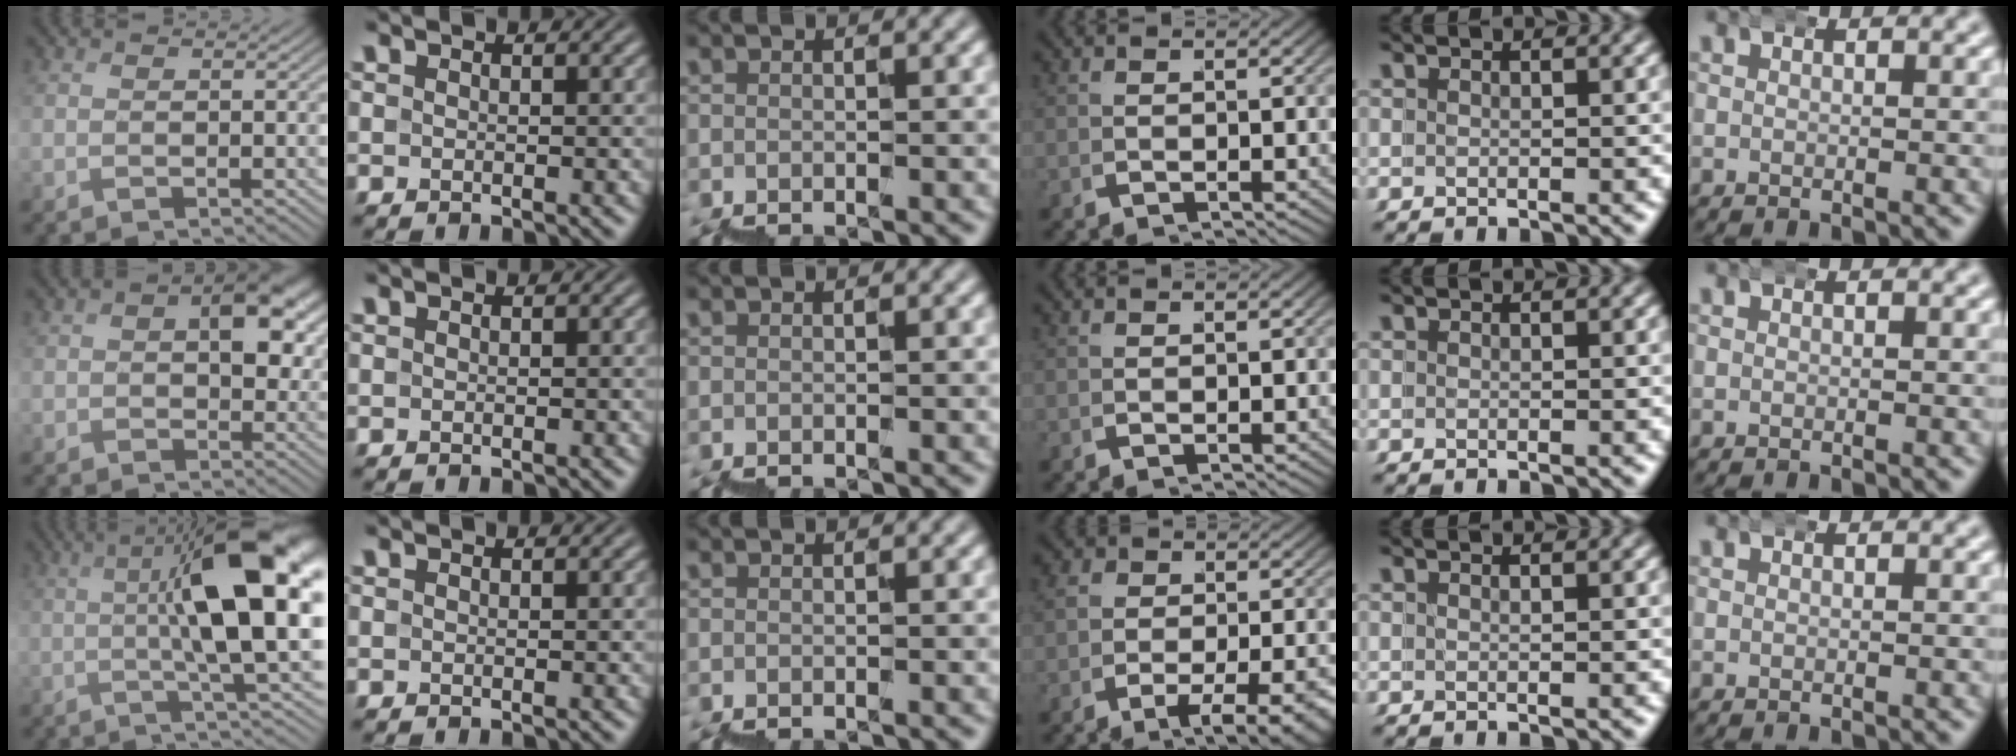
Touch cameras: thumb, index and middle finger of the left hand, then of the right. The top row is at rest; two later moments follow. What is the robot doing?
{"motion": "wrap", "object": "bandana"}